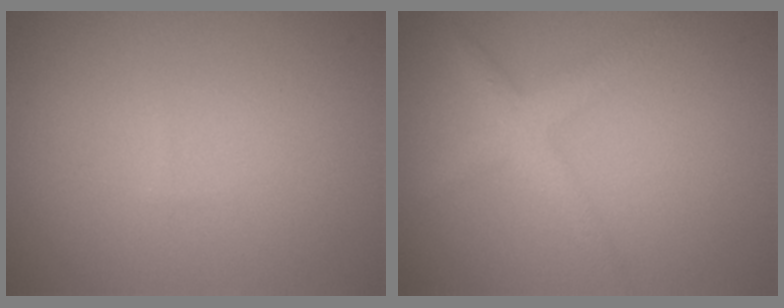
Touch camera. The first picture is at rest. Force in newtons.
{"total": 2.9, "press": 2.9, "slide": 0.1}